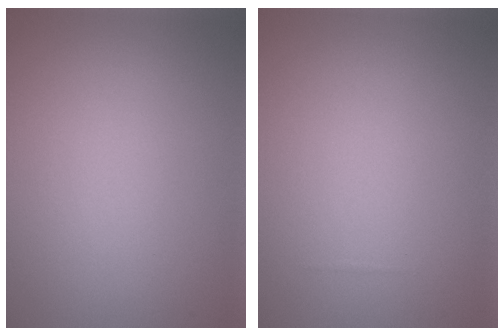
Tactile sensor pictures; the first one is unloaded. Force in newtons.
{"total": 0.0}